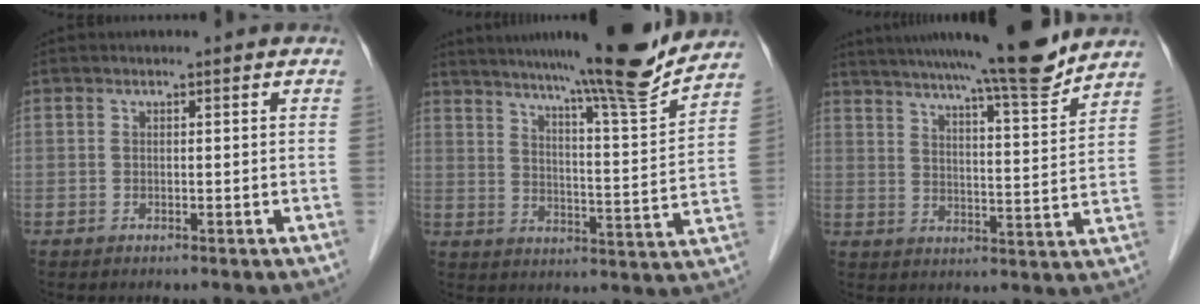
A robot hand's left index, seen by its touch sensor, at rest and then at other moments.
{"total": 17.0, "force": [14.7, -0.9, 8.4], "torque": [-0.125, -0.027, 0.203]}
{"total": 16.1, "force": [14.0, -0.3, 7.9], "torque": [-0.119, -0.013, 0.195]}